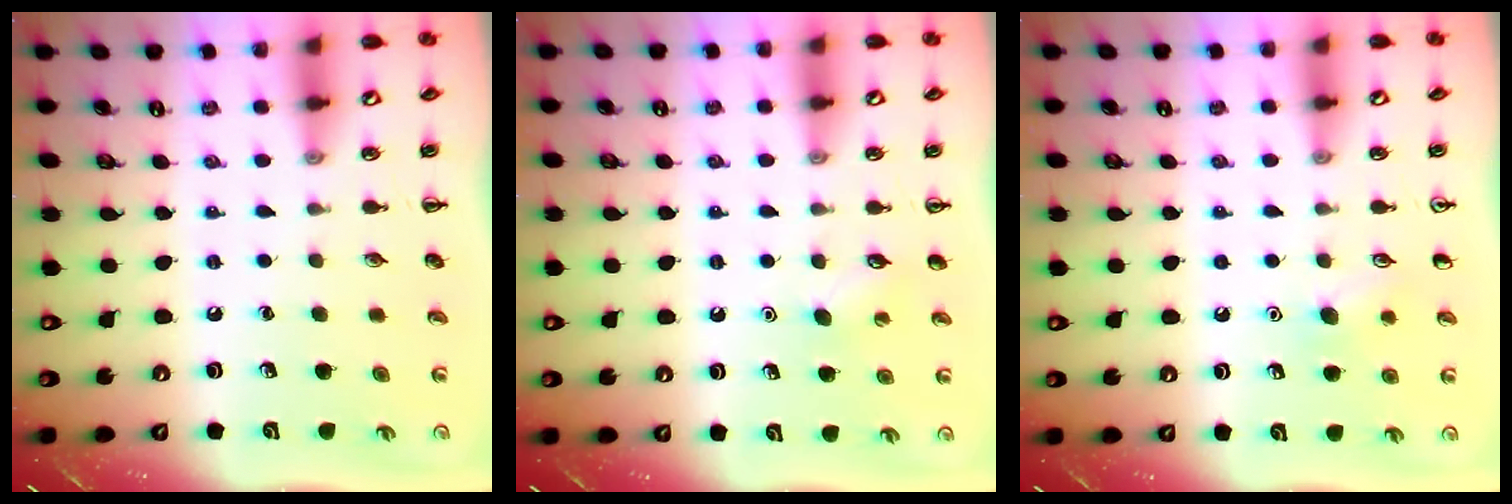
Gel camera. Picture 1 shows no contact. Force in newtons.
{"total": 2.9, "press": 2.8, "slide": 0.7}
{"total": 6.5, "press": 6.3, "slide": 1.5}